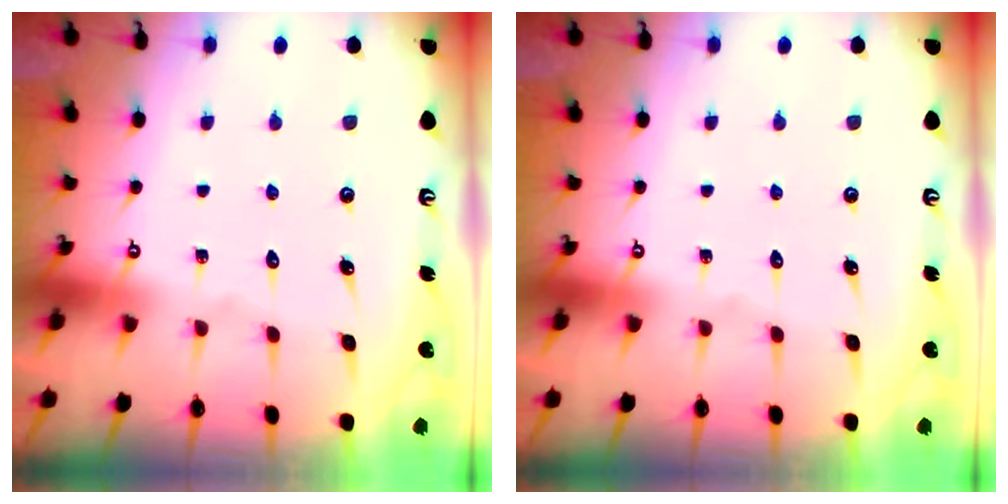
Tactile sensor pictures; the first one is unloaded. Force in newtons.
{"total": 0.0}